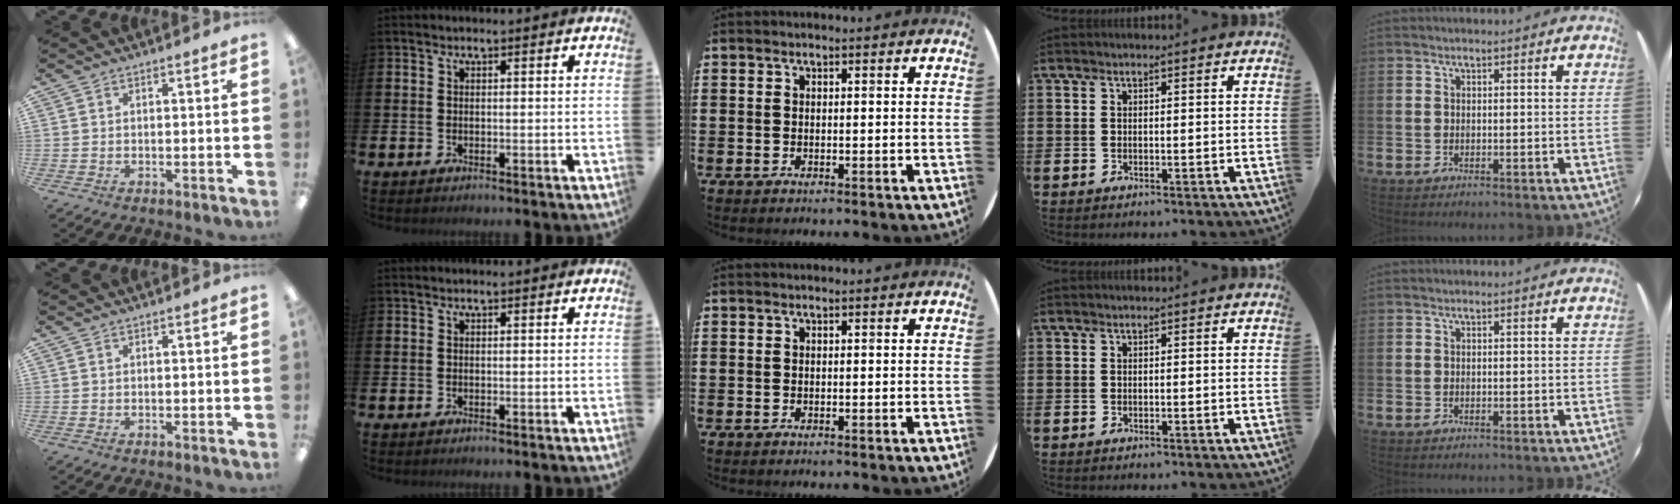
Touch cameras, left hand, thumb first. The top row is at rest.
{}